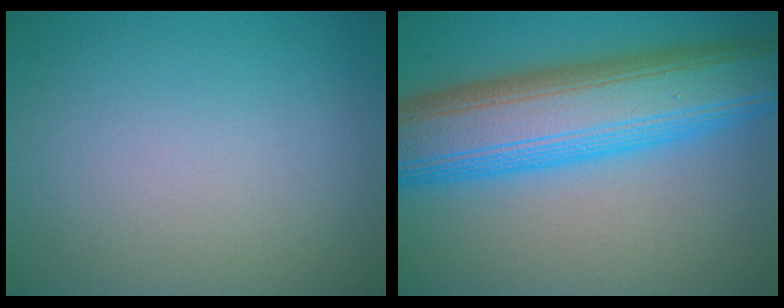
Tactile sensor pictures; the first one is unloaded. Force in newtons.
{"total": 12.5, "press": 12.5, "slide": 0.0}